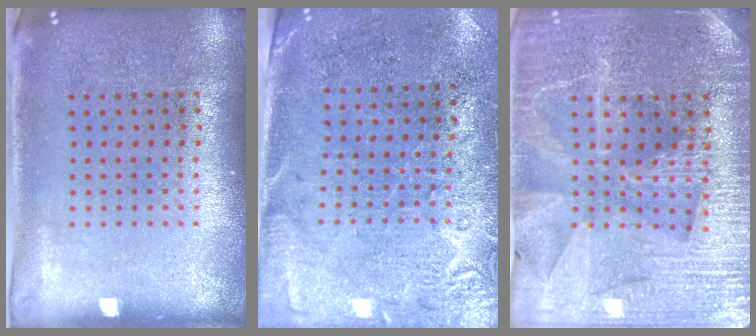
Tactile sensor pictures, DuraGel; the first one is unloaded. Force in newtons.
{"total": 2.7, "press": 2.4, "slide": 1.4}
{"total": 4.0, "press": 3.7, "slide": 1.3}